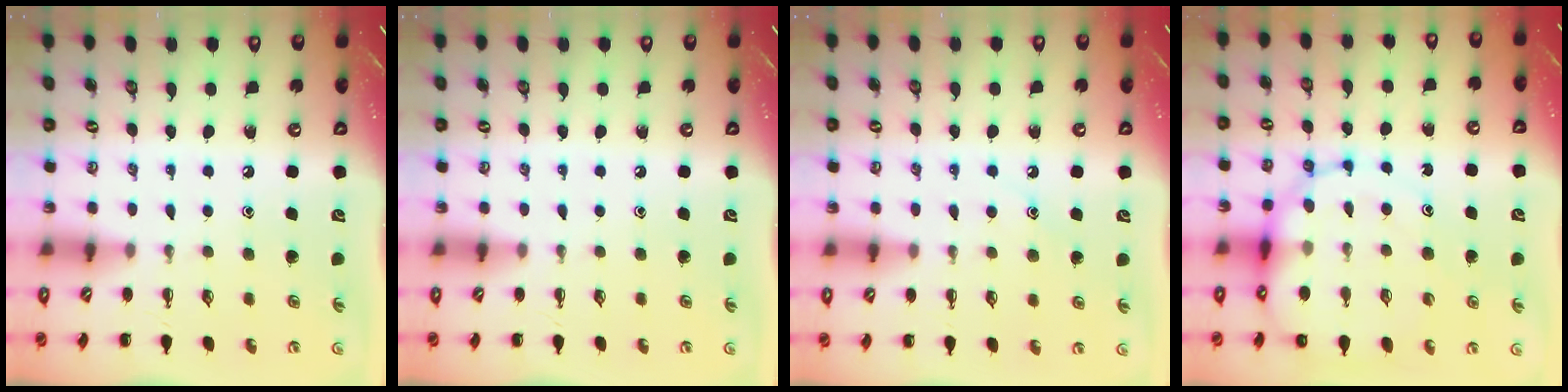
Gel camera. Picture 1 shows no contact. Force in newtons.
{"total": 0.0}
{"total": 7.0, "press": 6.8, "slide": 1.3}
{"total": 15.7, "press": 15.3, "slide": 3.7}